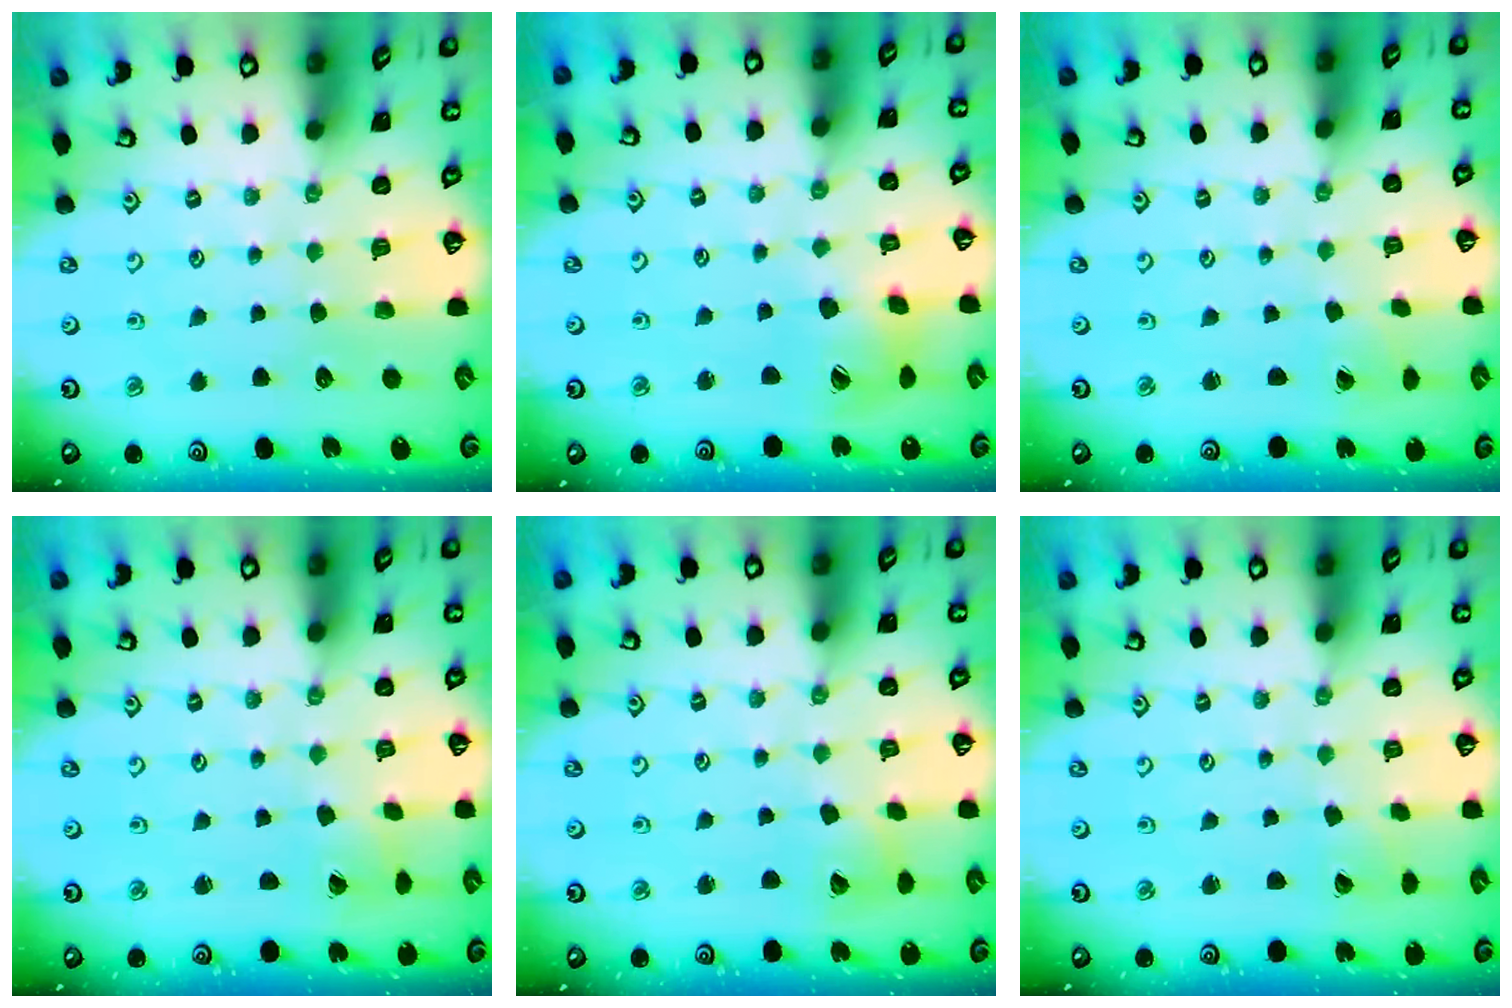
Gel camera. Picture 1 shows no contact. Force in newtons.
{"total": 9.5, "press": 9.4, "slide": 1.2}
{"total": 0.7, "press": 0.5, "slide": 0.4}
{"total": 1.2, "press": 1.2, "slide": 0.1}
{"total": 6.1, "press": 6.0, "slide": 0.7}
{"total": 2.0, "press": 2.0, "slide": 0.2}